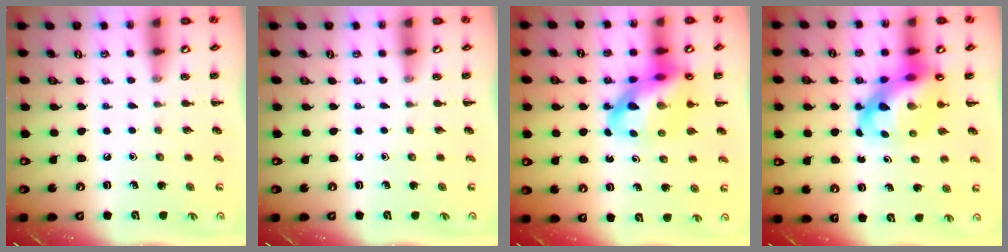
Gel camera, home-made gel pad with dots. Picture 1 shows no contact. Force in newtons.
{"total": 0.0}
{"total": 18.0, "press": 17.3, "slide": 4.8}
{"total": 13.1, "press": 12.6, "slide": 3.5}